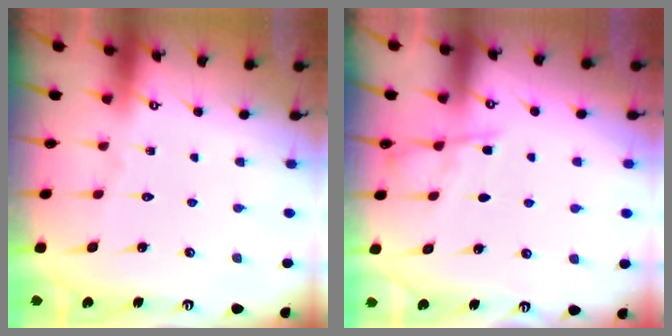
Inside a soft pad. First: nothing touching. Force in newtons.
{"total": 5.6, "press": 5.6, "slide": 0.6}